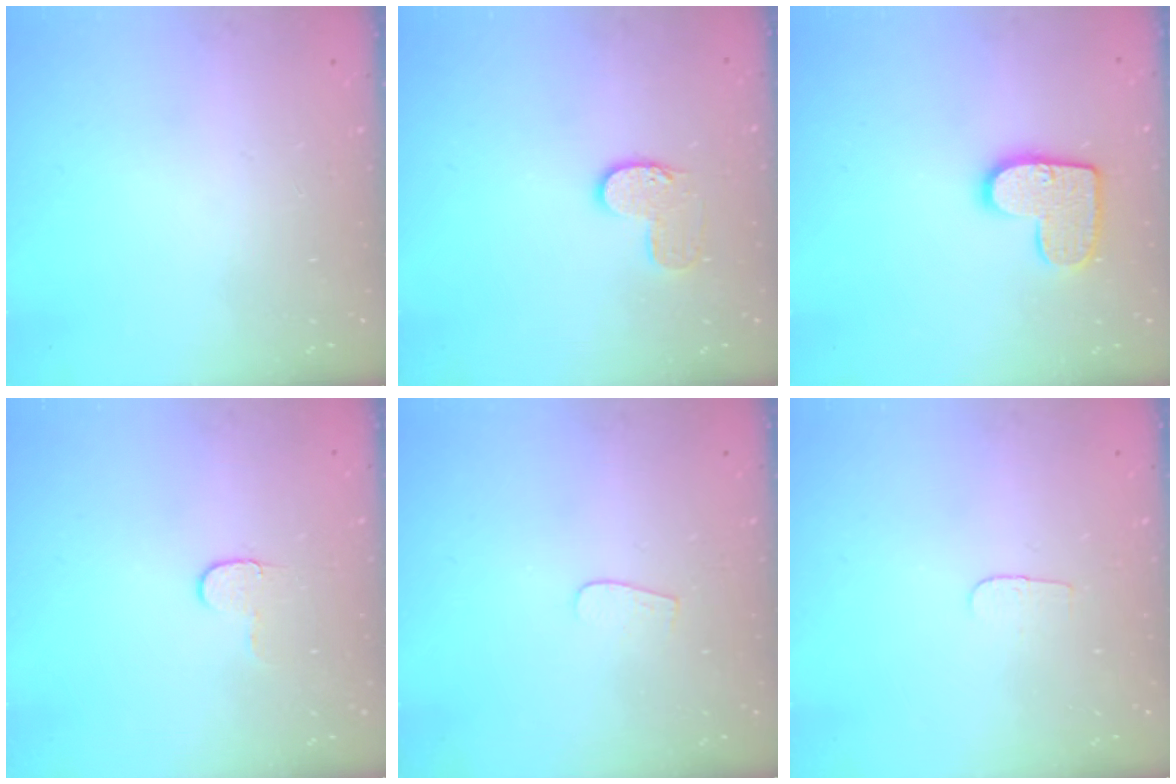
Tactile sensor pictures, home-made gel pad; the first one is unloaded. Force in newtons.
{"total": 7.4, "press": 7.4, "slide": 0.2}
{"total": 12.5, "press": 12.5, "slide": 0.7}
{"total": 4.7, "press": 4.7, "slide": 0.5}
{"total": 3.4, "press": 3.4, "slide": 0.3}
{"total": 2.9, "press": 2.8, "slide": 0.3}